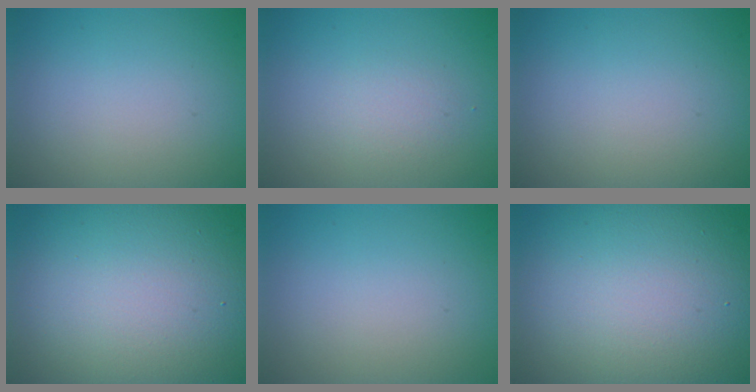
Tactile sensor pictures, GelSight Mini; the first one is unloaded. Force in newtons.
{"total": 1.3, "press": 1.3, "slide": 0.0}
{"total": 0.0}
{"total": 17.6, "press": 17.5, "slide": 1.0}
{"total": 0.0}
{"total": 16.4, "press": 16.4, "slide": 0.8}